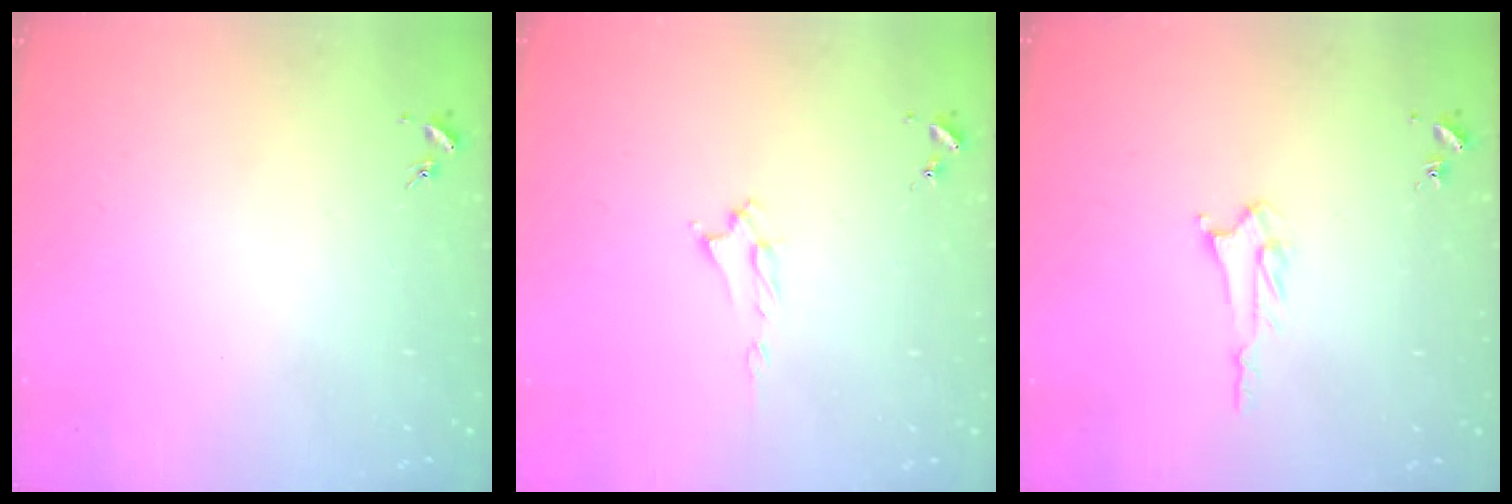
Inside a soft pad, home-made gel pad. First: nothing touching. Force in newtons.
{"total": 1.6, "press": 1.6, "slide": 0.2}
{"total": 2.6, "press": 2.6, "slide": 0.3}